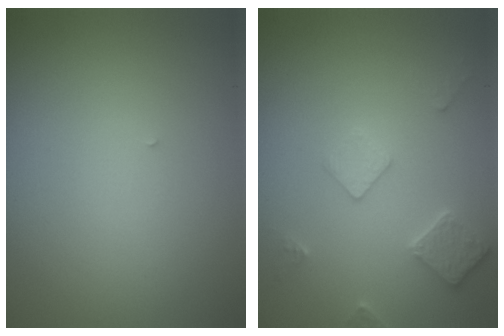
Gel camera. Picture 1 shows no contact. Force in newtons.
{"total": 2.9, "press": 2.9, "slide": 0.4}